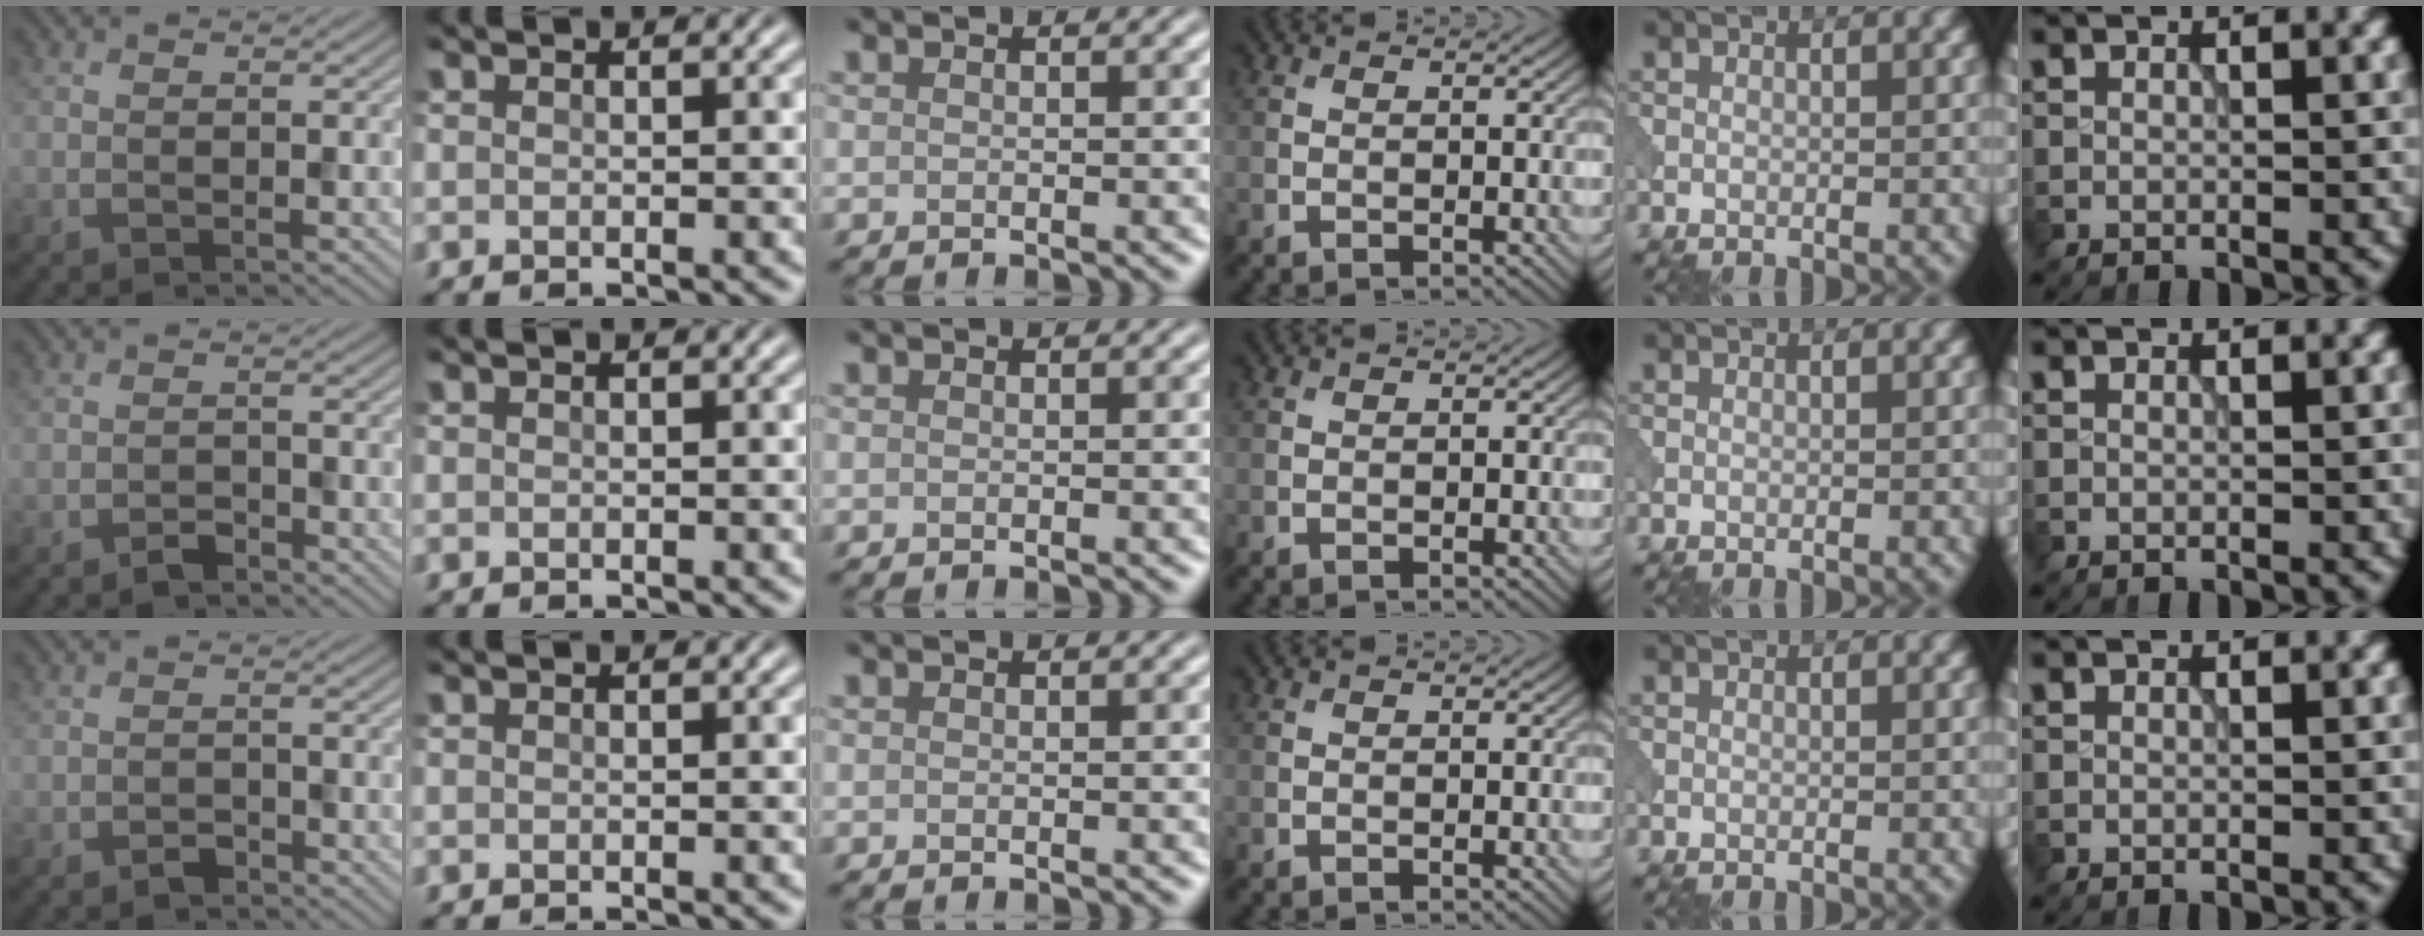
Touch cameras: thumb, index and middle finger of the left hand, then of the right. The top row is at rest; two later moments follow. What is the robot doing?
{"motion": "open", "object": "sandwich press"}